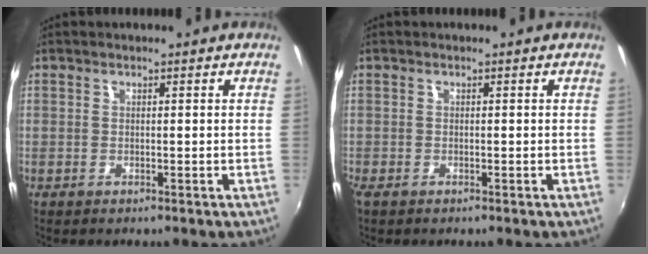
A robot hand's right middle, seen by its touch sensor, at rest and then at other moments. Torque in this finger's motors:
{"motor_torque": [0.83, -0.61, 0.19, 0.09]}